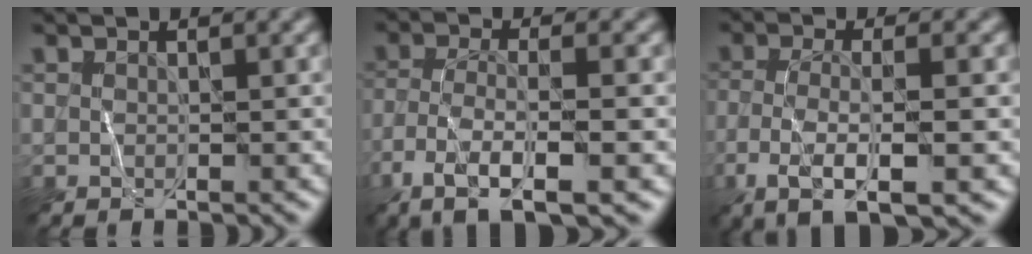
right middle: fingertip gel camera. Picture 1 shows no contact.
{"total": 6.2, "force": [-3.4, 1.4, 5.0], "torque": [-0.096, 0.005, -0.064]}
{"total": 5.5, "force": [-1.8, 1.3, 5.0], "torque": [-0.094, -0.003, -0.038]}